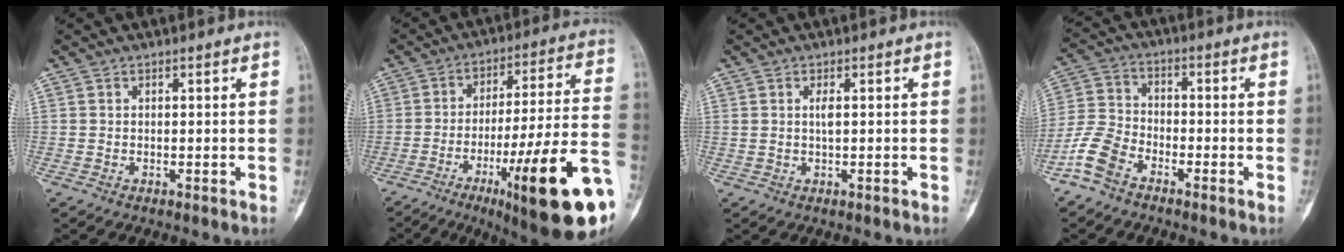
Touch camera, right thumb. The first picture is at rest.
{"total": 25.1, "force": [-10.4, 3.8, 22.6], "torque": [-0.294, 0.036, -0.149]}
{"total": 1.3, "force": [0.2, 0.1, 1.2], "torque": [-0.028, 0.003, 0.007]}
{"total": 7.7, "force": [-5.1, 4.1, 3.9], "torque": [-0.081, 0.022, -0.116]}